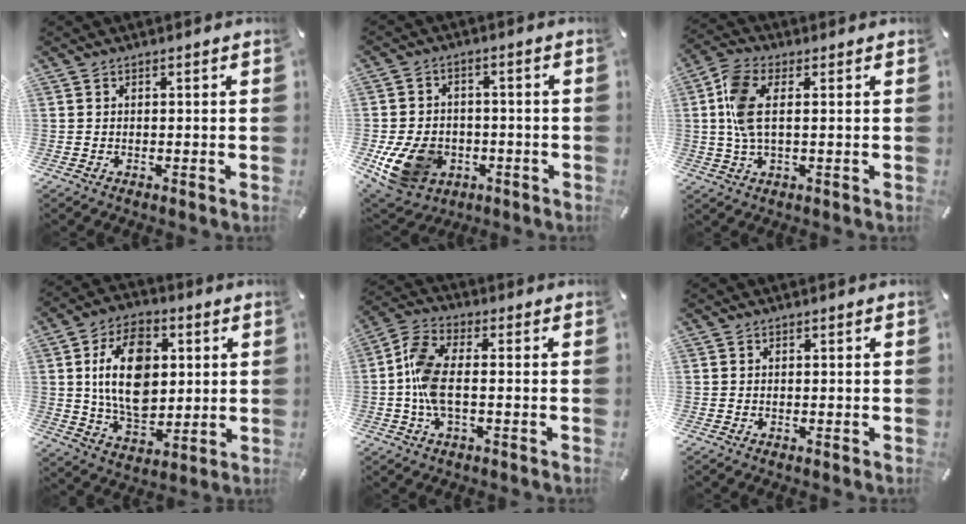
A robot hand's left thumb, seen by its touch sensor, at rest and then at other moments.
{"total": 13.2, "force": [-4.1, 10.2, 7.3], "torque": [-0.149, 0.022, -0.066]}
{"total": 8.2, "force": [1.0, 3.5, 7.3], "torque": [-0.165, -0.002, 0.014]}
{"total": 16.4, "force": [2.4, 11.2, 11.7], "torque": [-0.223, 0.009, 0.042]}
{"total": 8.4, "force": [-1.1, 3.8, 7.4], "torque": [-0.167, -0.006, -0.021]}
{"total": 0.0}